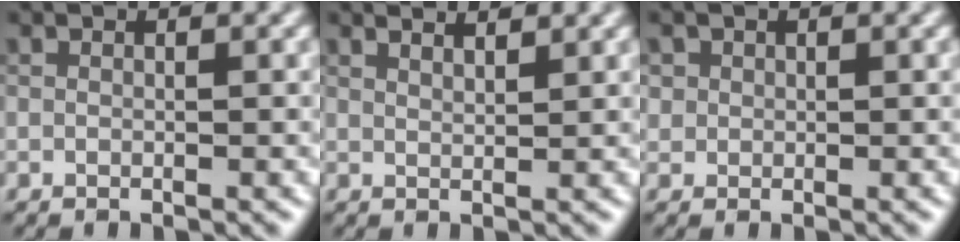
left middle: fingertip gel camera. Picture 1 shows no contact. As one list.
[{"total": 2.6, "force": [2.2, 0.6, 1.2], "torque": [-0.006, 0.011, 0.014]}, {"total": 1.1, "force": [0.3, 1.0, 0.1], "torque": [0.006, -0.002, 0.010]}]